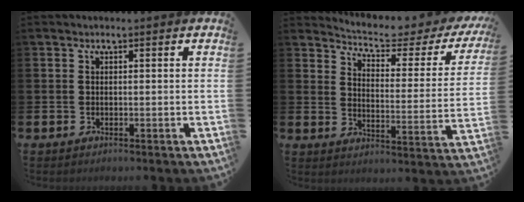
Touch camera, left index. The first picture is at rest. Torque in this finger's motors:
{"motor_torque": [0.38, -0.29, 0.06, 0.01]}